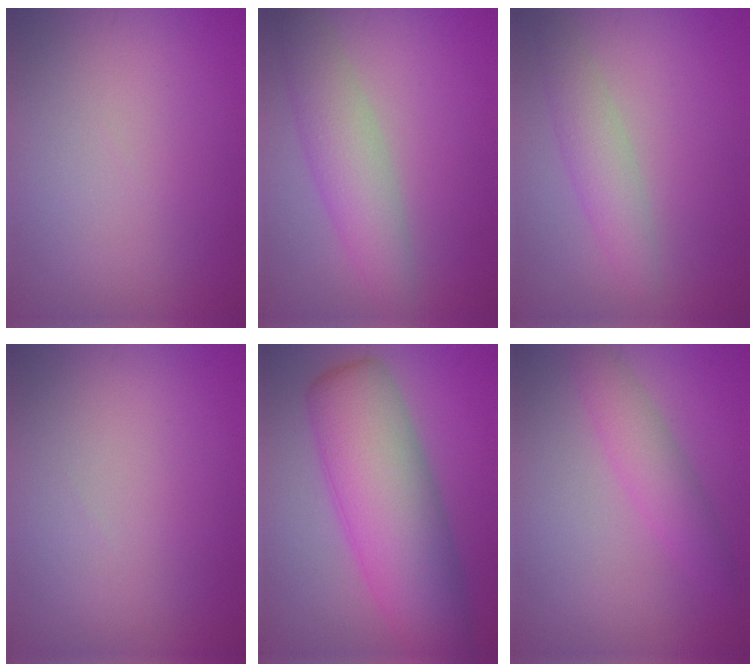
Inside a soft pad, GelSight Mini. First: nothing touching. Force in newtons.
{"total": 4.4, "press": 4.4, "slide": 0.2}
{"total": 2.8, "press": 2.8, "slide": 0.1}
{"total": 0.0}
{"total": 10.2, "press": 10.2, "slide": 0.2}
{"total": 2.9, "press": 2.9, "slide": 0.1}